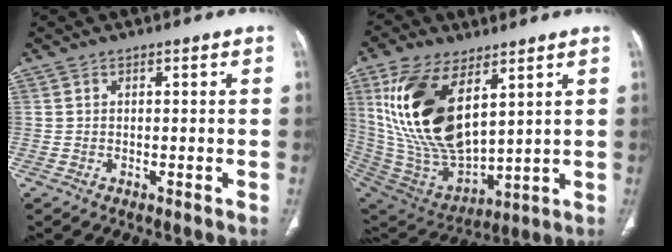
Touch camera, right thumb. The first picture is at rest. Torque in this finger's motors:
{"motor_torque": [0.16, 4.77, 2.30, 0.47, 0.71]}